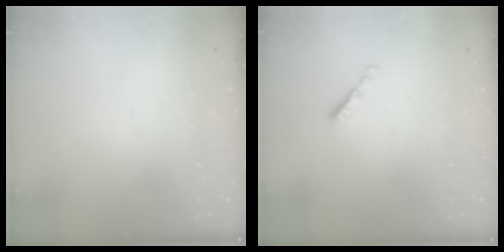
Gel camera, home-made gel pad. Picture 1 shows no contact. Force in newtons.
{"total": 0.0}